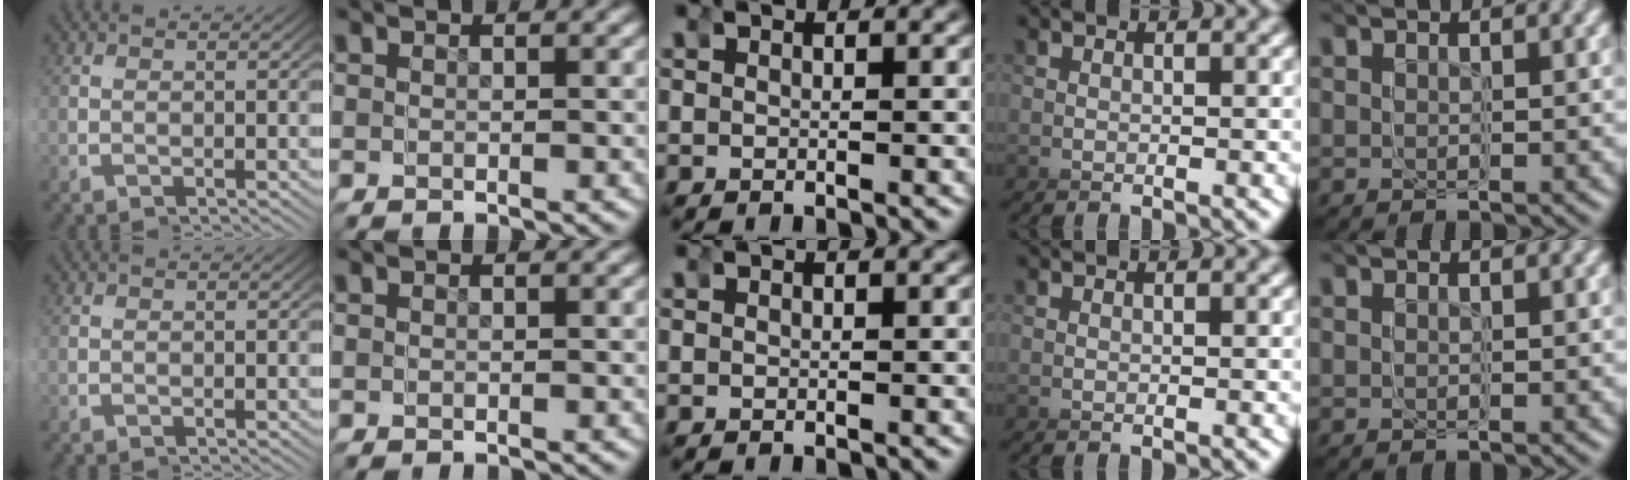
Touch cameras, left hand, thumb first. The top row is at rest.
{}